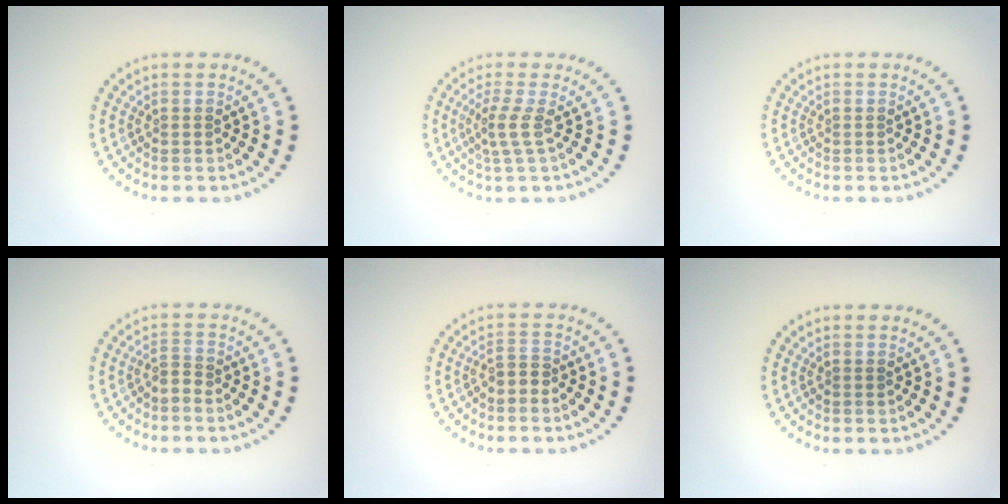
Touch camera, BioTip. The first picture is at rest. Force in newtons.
{"total": 2.1, "press": 1.4, "slide": 1.6}
{"total": 0.0}
{"total": 1.0, "press": 0.5, "slide": 0.9}
{"total": 1.4, "press": 1.3, "slide": 0.7}
{"total": 0.0}